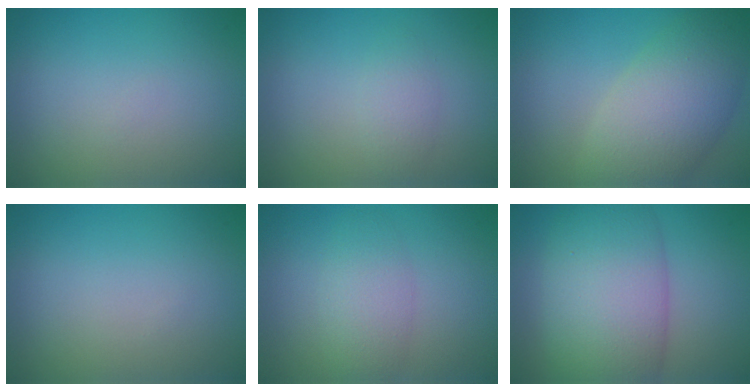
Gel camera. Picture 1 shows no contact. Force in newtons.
{"total": 1.5, "press": 1.5, "slide": 0.0}
{"total": 7.3, "press": 7.3, "slide": 0.5}
{"total": 0.0}
{"total": 3.2, "press": 3.2, "slide": 0.1}
{"total": 10.2, "press": 10.2, "slide": 0.3}